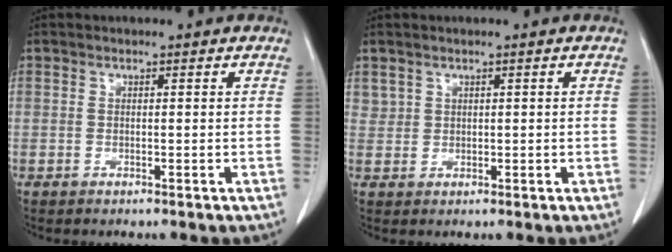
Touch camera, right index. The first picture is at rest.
{"total": 1.4, "force": [0.9, 1.1, 0.0], "torque": [0.008, 0.006, 0.015]}